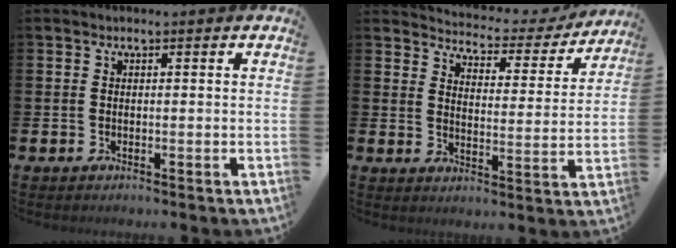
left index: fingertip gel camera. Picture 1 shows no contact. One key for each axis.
{"total": 4.1, "fx": 3.9, "fy": 1.1, "fz": 0.4, "tx": -0.030, "ty": -0.038, "tz": 0.058}